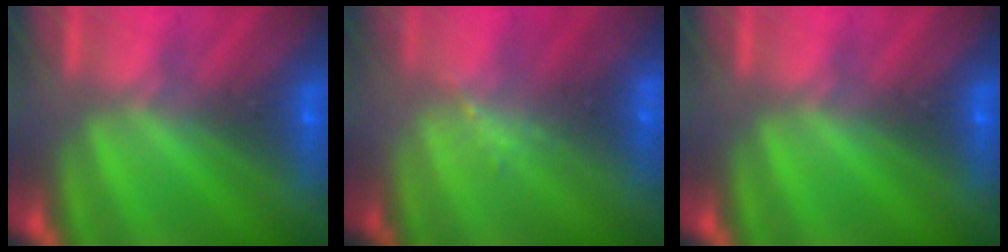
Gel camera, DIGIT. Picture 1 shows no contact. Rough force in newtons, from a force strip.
{"total": 1.3}
{"total": 0.0}